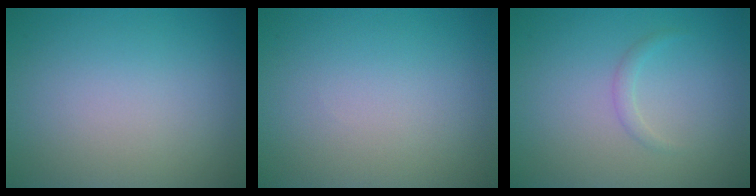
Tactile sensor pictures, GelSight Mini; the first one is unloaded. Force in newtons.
{"total": 0.0}
{"total": 0.8, "press": 0.8, "slide": 0.0}